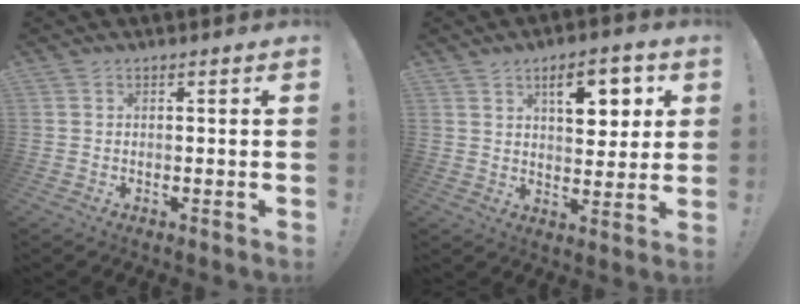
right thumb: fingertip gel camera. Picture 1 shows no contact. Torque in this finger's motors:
{"motor_torque": [0.62, 2.35, 1.03, 0.30, 0.03]}